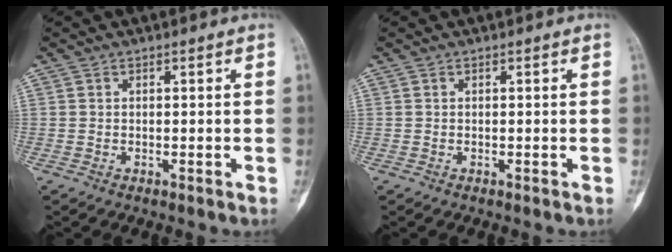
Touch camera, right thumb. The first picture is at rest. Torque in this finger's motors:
{"motor_torque": [0.25, 0.22, 0.00, 0.00, 0.00]}